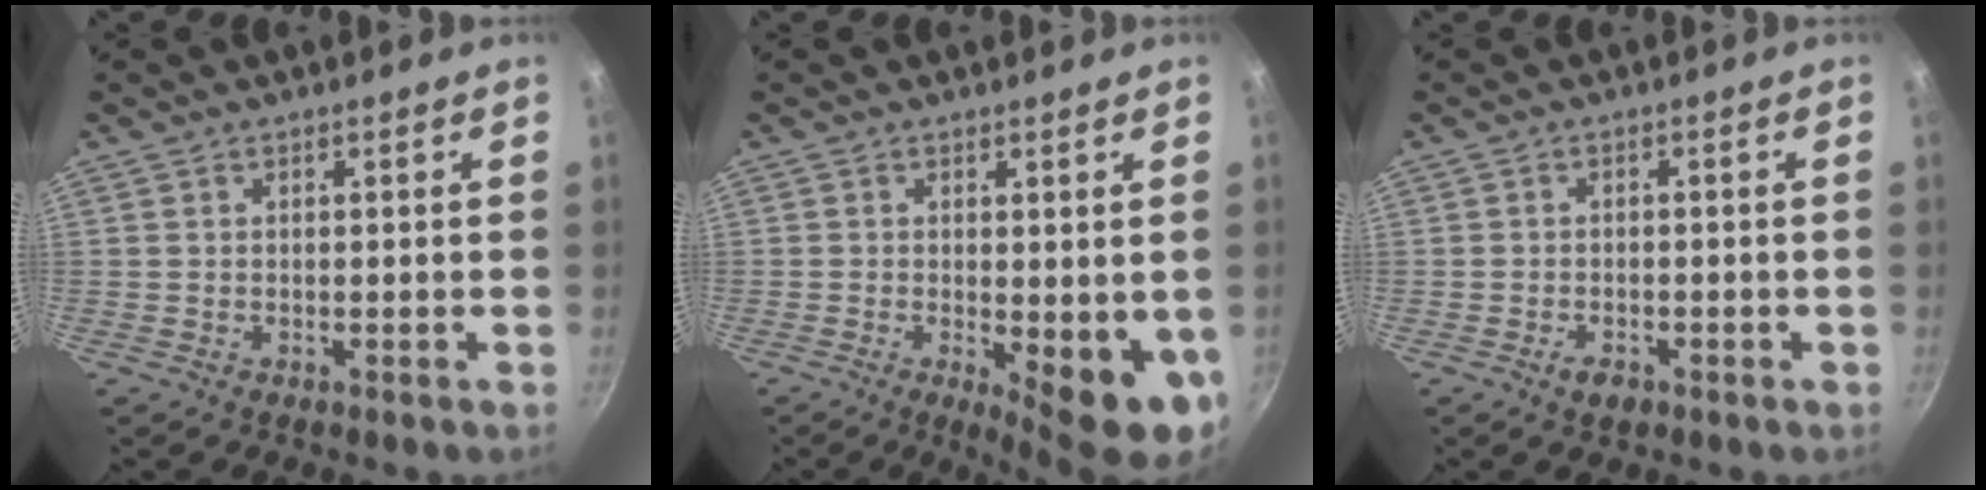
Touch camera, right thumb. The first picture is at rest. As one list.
[{"total": 9.9, "force": [-1.3, 3.2, 9.3], "torque": [-0.103, -0.014, -0.008]}, {"total": 2.6, "force": [-1.5, 1.4, 1.6], "torque": [-0.029, 0.012, -0.024]}]